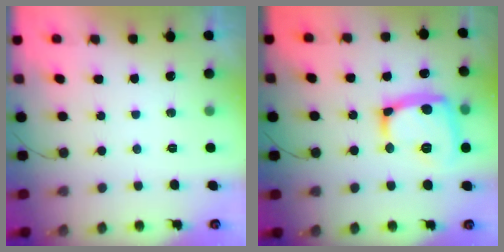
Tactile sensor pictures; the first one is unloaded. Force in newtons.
{"total": 18.2, "press": 18.2, "slide": 1.5}